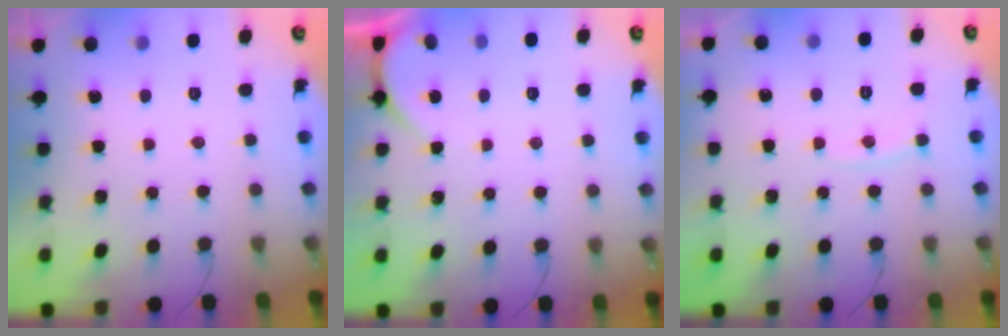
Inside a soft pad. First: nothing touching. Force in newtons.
{"total": 1.6, "press": 1.6, "slide": 0.1}
{"total": 3.9, "press": 3.9, "slide": 0.2}